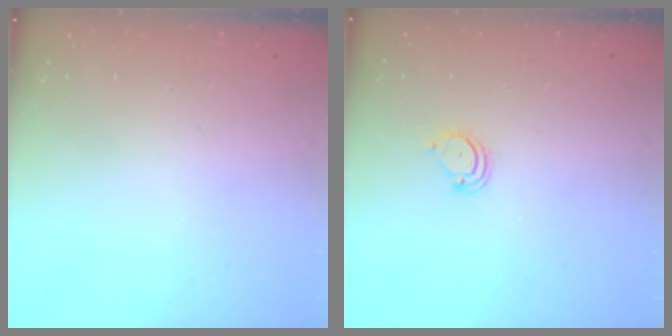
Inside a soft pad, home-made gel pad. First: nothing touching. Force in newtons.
{"total": 3.8, "press": 3.8, "slide": 0.4}